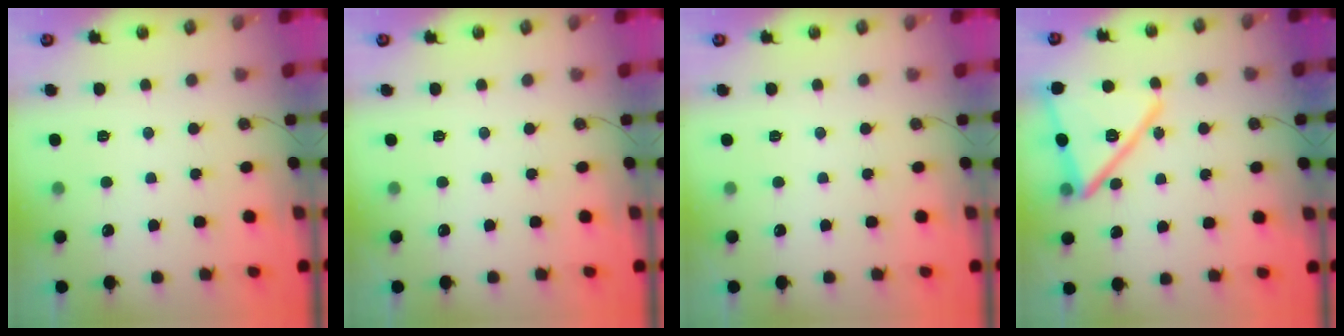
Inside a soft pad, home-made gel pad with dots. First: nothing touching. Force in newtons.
{"total": 0.0}
{"total": 0.0}
{"total": 19.7, "press": 19.7, "slide": 1.3}